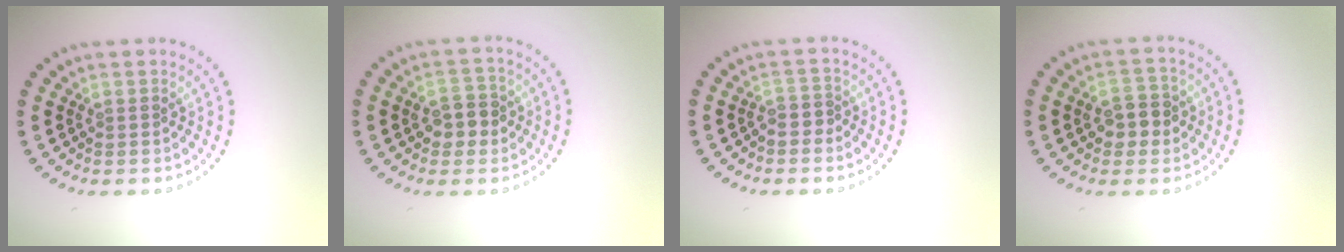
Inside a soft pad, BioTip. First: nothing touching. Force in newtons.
{"total": 2.8, "press": 2.8, "slide": 0.4}
{"total": 1.2, "press": 0.8, "slide": 0.8}
{"total": 2.8, "press": 2.8, "slide": 0.4}